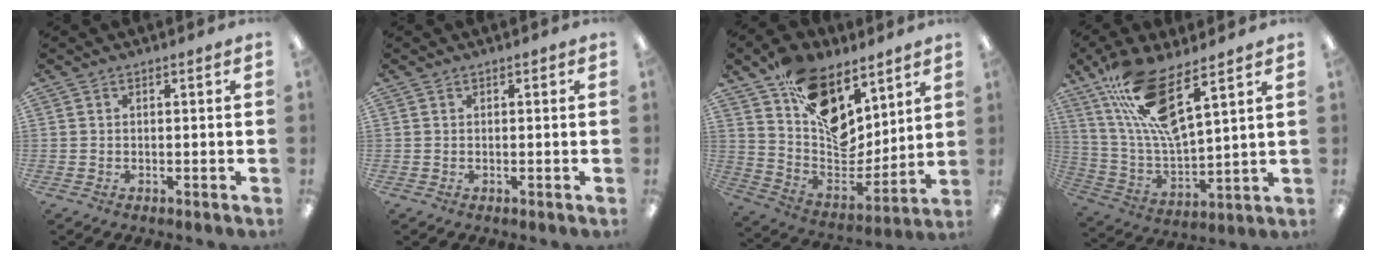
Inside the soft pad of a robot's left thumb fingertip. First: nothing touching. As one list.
[{"total": 0.0}, {"total": 16.2, "force": [9.3, 10.2, 8.6], "torque": [-0.140, -0.067, 0.176]}, {"total": 16.3, "force": [10.6, 4.4, 11.5], "torque": [-0.235, -0.053, 0.183]}]